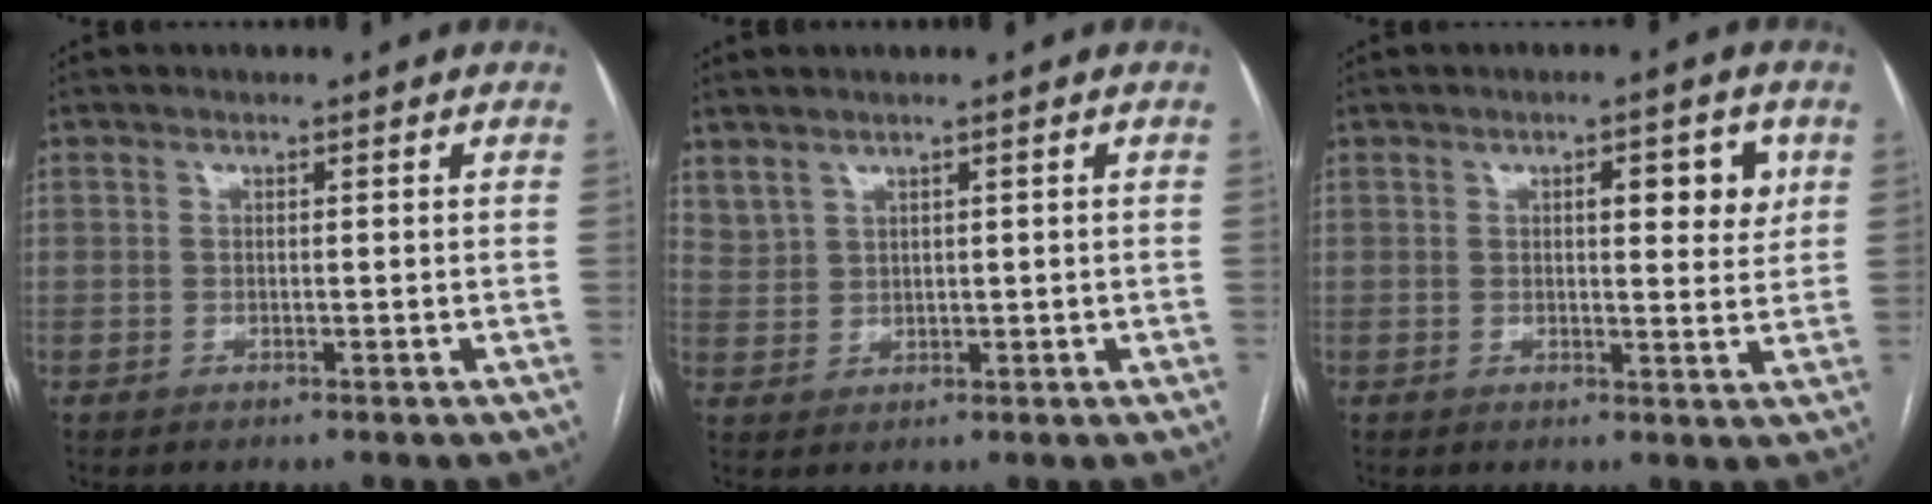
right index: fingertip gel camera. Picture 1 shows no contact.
{"total": 2.8, "force": [2.3, 1.3, 0.6], "torque": [-0.016, 0.006, 0.060]}
{"total": 5.7, "force": [2.0, 1.8, 5.0], "torque": [-0.064, 0.003, 0.023]}